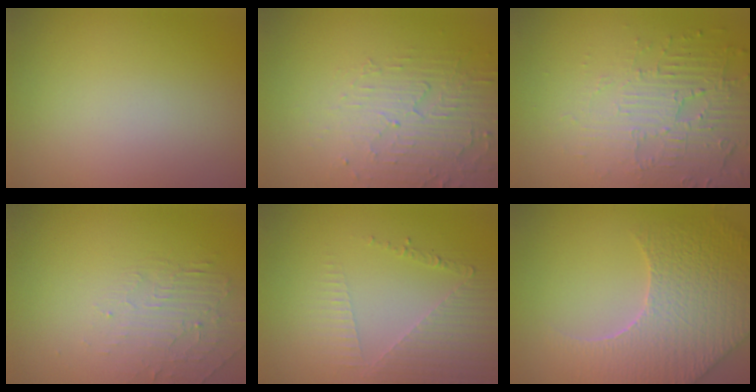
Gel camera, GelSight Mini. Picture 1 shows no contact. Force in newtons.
{"total": 5.0, "press": 3.3, "slide": 3.8}
{"total": 5.7, "press": 3.7, "slide": 4.3}
{"total": 2.0, "press": 0.9, "slide": 1.8}
{"total": 3.6, "press": 3.2, "slide": 1.7}
{"total": 8.9, "press": 6.4, "slide": 6.2}